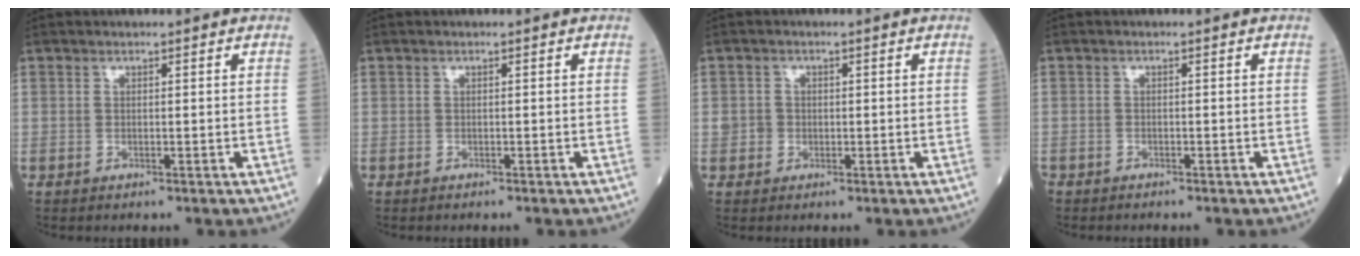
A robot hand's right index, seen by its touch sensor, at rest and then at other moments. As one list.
[{"total": 0.0}, {"total": 2.1, "force": [-0.2, 2.0, 0.4], "torque": [0.002, 0.007, -0.003]}, {"total": 1.4, "force": [-1.3, 0.5, 0.4], "torque": [-0.010, -0.001, -0.021]}]